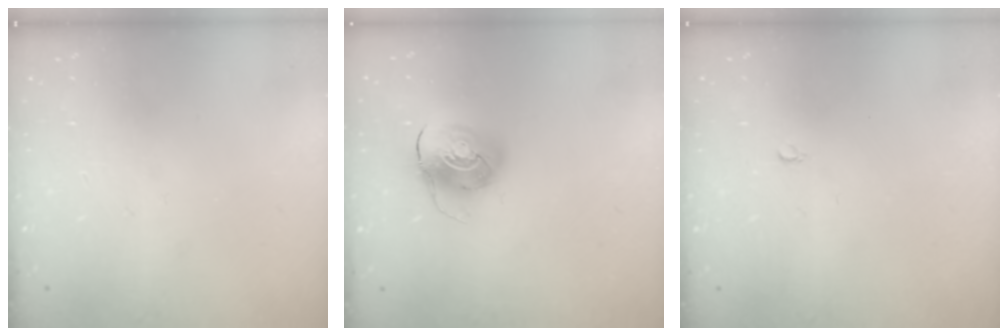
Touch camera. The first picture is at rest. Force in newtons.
{"total": 9.1, "press": 9.0, "slide": 0.8}
{"total": 2.4, "press": 2.4, "slide": 0.2}